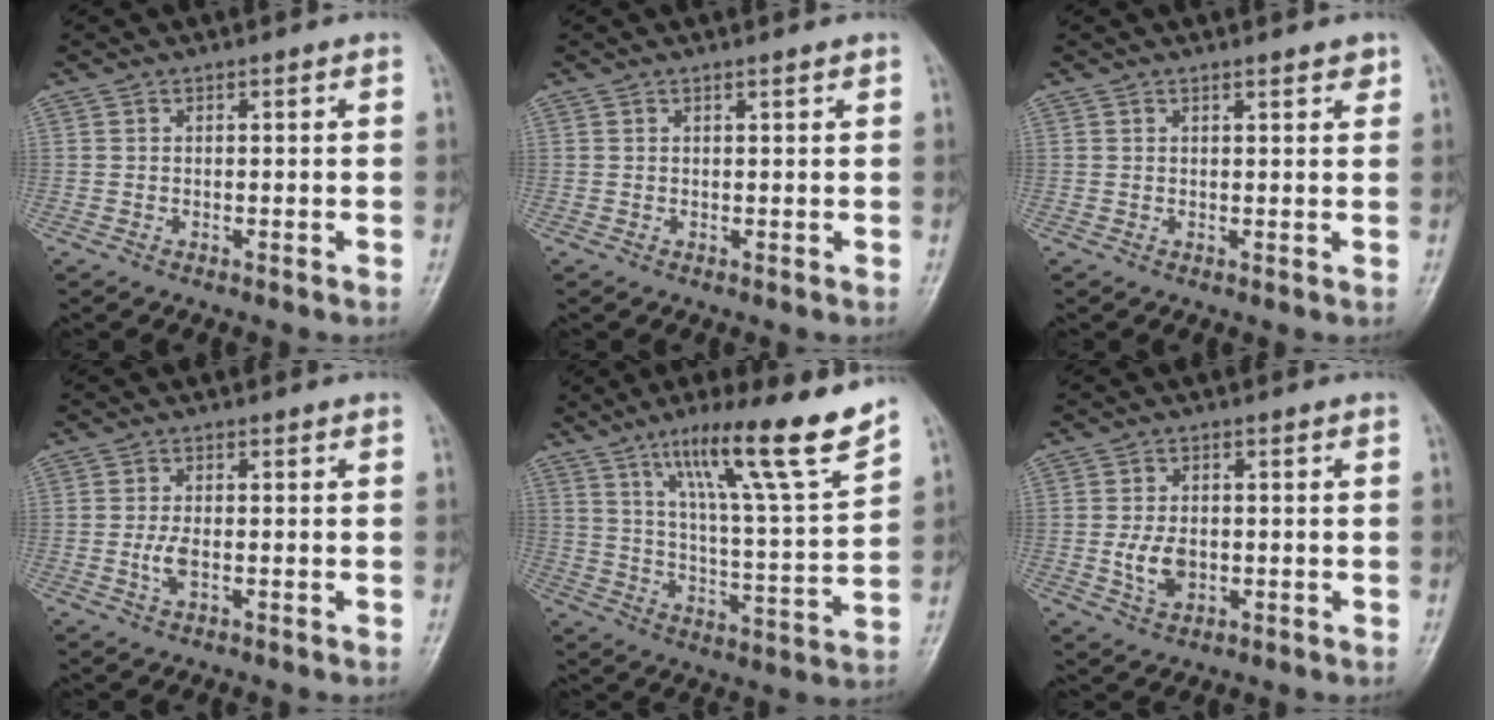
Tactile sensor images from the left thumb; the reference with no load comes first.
{"total": 0.8, "force": [0.6, 0.0, 0.5], "torque": [-0.008, -0.002, 0.009]}
{"total": 2.2, "force": [1.6, 0.6, 1.3], "torque": [-0.011, -0.006, 0.019]}
{"total": 2.9, "force": [-0.6, 1.2, 2.6], "torque": [-0.059, 0.001, -0.010]}
{"total": 18.1, "force": [12.5, 0.8, 13.1], "torque": [-0.191, -0.067, 0.201]}
{"total": 5.2, "force": [-0.7, 3.4, 3.8], "torque": [-0.064, -0.001, -0.006]}